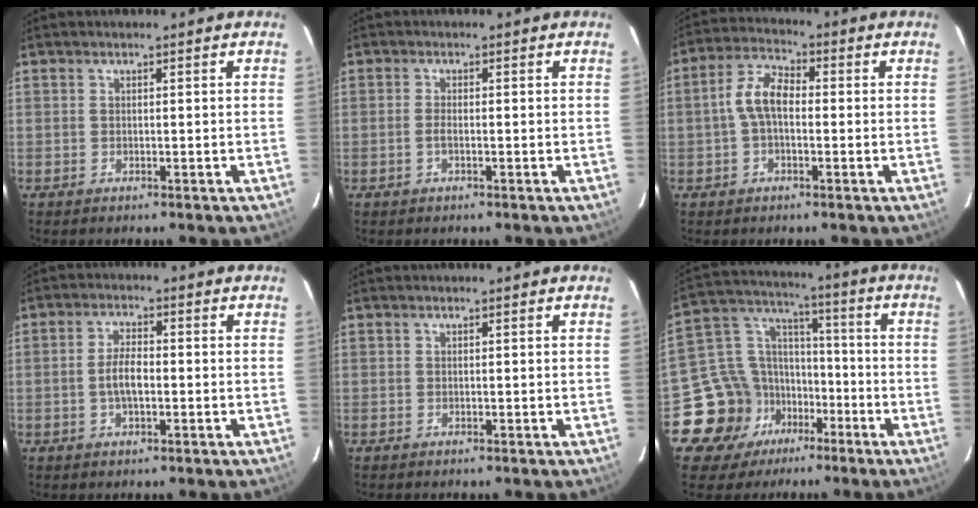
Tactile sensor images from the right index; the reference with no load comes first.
{"total": 1.4, "force": [-0.5, 0.4, 1.3], "torque": [-0.028, 0.001, -0.010]}
{"total": 6.5, "force": [-0.5, 3.6, 5.4], "torque": [-0.113, 0.020, -0.010]}
{"total": 4.5, "force": [-0.9, 1.7, 4.1], "torque": [-0.080, 0.005, -0.014]}
{"total": 0.0}
{"total": 15.2, "force": [-7.6, 12.3, 4.8], "torque": [-0.127, 0.050, -0.116]}